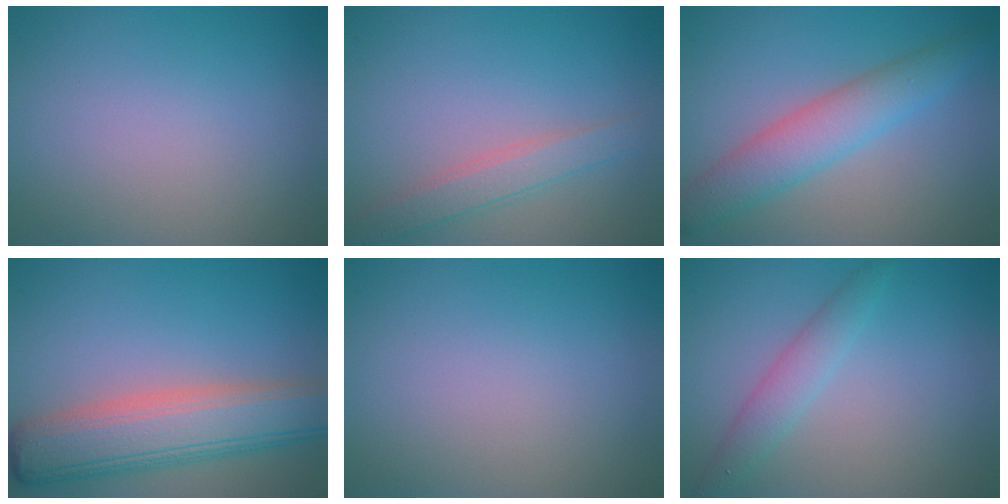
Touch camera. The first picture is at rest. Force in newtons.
{"total": 2.7, "press": 2.7, "slide": 0.1}
{"total": 4.9, "press": 4.9, "slide": 0.0}
{"total": 8.2, "press": 8.1, "slide": 0.5}
{"total": 0.0}
{"total": 2.4, "press": 2.4, "slide": 0.1}